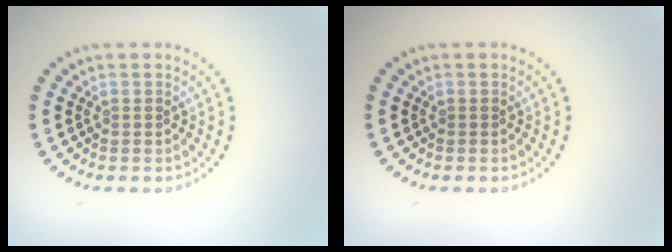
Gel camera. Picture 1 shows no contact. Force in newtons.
{"total": 0.0}